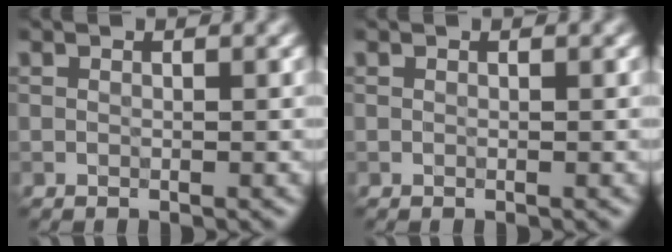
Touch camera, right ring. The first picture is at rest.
{"total": 0.0}